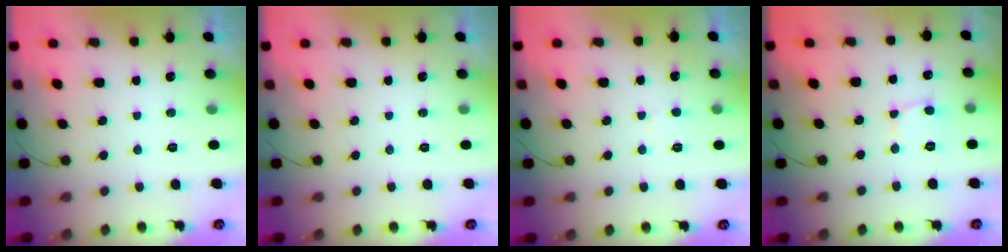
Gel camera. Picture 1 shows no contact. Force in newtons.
{"total": 0.0}
{"total": 3.6, "press": 3.6, "slide": 0.3}
{"total": 2.6, "press": 2.6, "slide": 0.1}